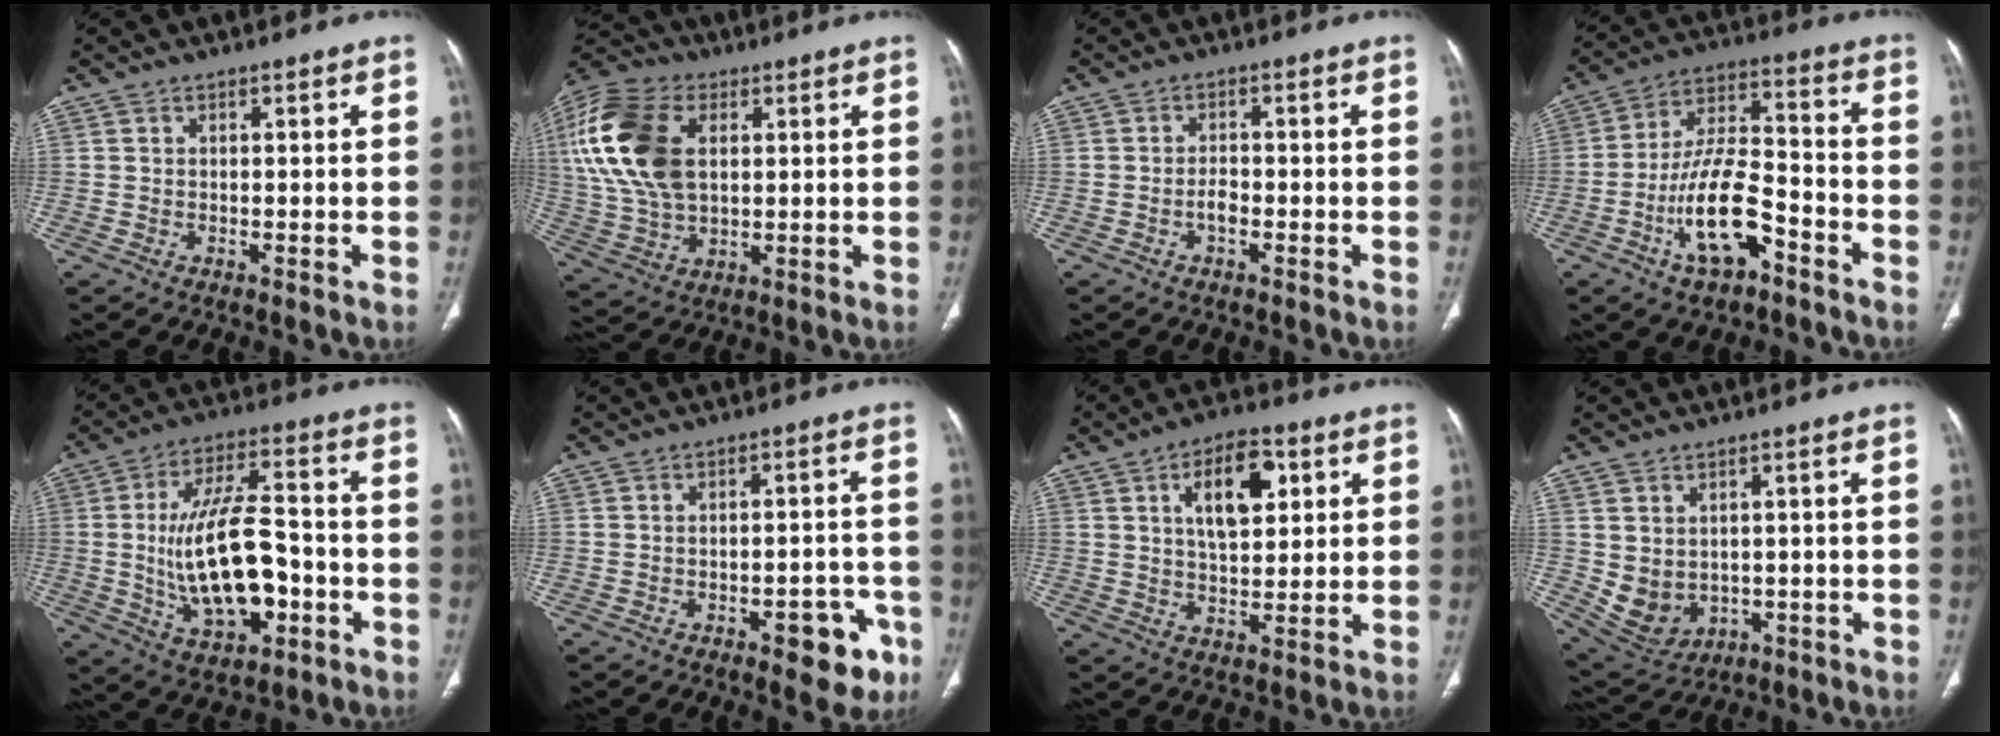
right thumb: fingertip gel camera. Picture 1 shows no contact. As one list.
[{"total": 21.2, "force": [5.1, 13.2, 15.8], "torque": [-0.352, 0.001, 0.095]}, {"total": 2.1, "force": [-0.9, 1.0, 1.6], "torque": [-0.025, 0.006, -0.018]}, {"total": 14.3, "force": [-6.8, 6.1, 11.0], "torque": [-0.200, 0.051, -0.119]}, {"total": 17.9, "force": [-3.0, 8.7, 15.4], "torque": [-0.259, 0.024, -0.040]}, {"total": 8.6, "force": [-4.3, 4.0, 6.3], "torque": [-0.045, 0.025, -0.048]}, {"total": 11.5, "force": [4.1, 5.9, 9.1], "torque": [-0.114, -0.007, 0.065]}, {"total": 7.4, "force": [-0.1, 6.1, 4.3], "torque": [-0.067, -0.005, 0.029]}]